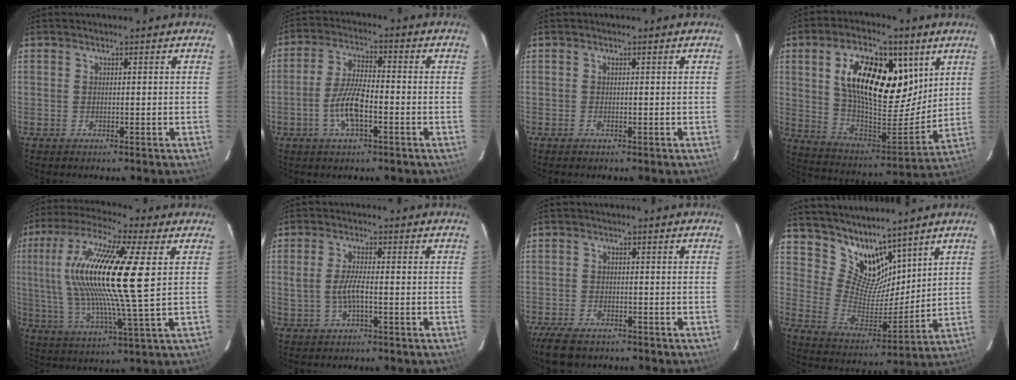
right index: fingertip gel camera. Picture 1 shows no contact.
{"total": 8.0, "force": [-3.0, 2.4, 7.0], "torque": [-0.146, 0.003, -0.057]}
{"total": 0.0}
{"total": 22.4, "force": [8.3, 11.1, 17.5], "torque": [-0.306, 0.011, 0.147]}
{"total": 20.7, "force": [4.3, 2.6, 20.1], "torque": [-0.373, 0.011, 0.075]}
{"total": 4.4, "force": [-0.9, 1.1, 4.1], "torque": [-0.081, -0.001, -0.014]}
{"total": 7.0, "force": [-5.4, 3.2, 3.1], "torque": [-0.086, -0.010, -0.097]}
{"total": 11.2, "force": [9.1, 5.7, 3.3], "torque": [-0.059, -0.008, 0.184]}